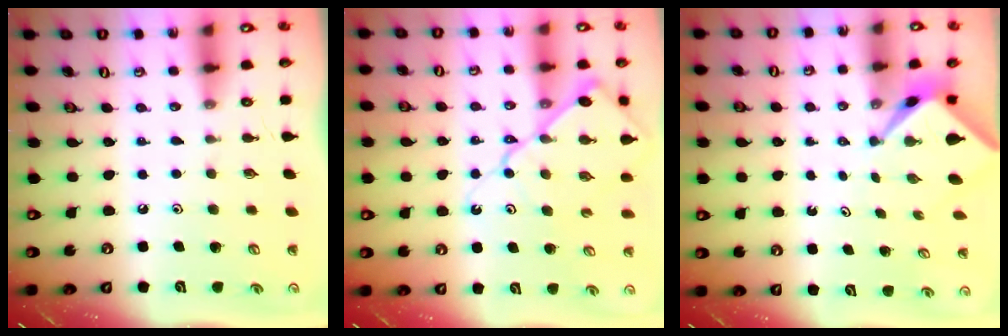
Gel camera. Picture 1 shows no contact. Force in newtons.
{"total": 14.3, "press": 14.2, "slide": 1.6}
{"total": 2.3, "press": 2.3, "slide": 0.2}